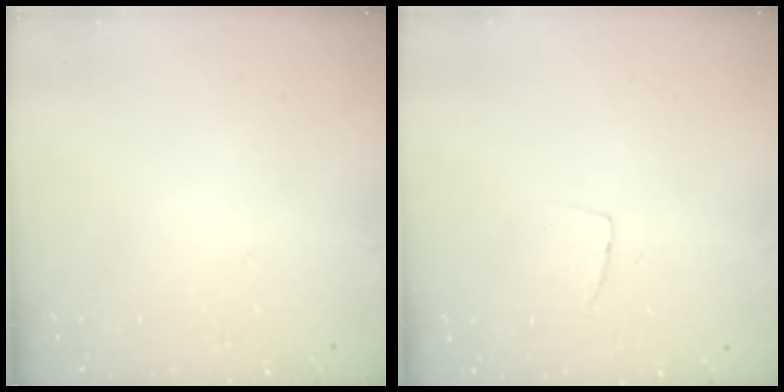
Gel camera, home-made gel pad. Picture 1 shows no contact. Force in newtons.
{"total": 2.9, "press": 2.9, "slide": 0.1}